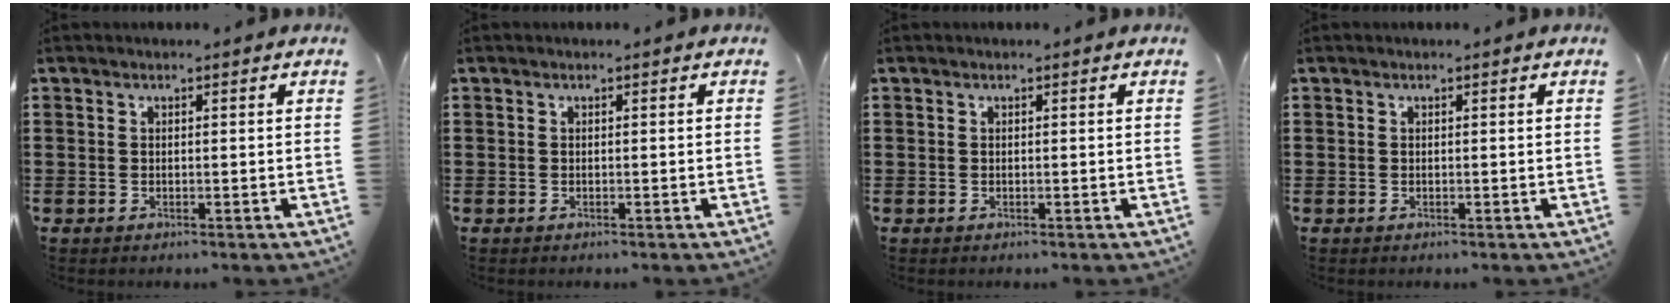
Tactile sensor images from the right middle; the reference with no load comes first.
{"total": 0.0}
{"total": 0.0}
{"total": 0.0}